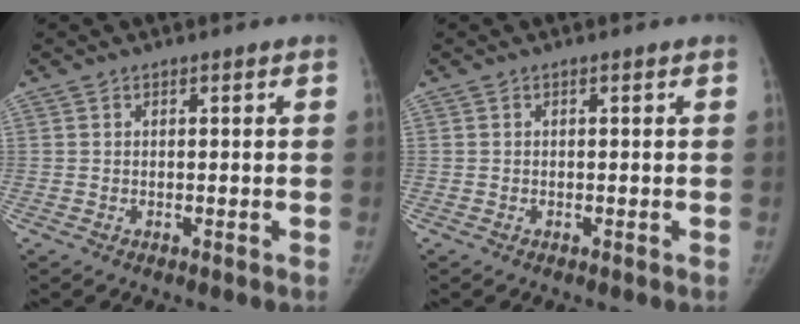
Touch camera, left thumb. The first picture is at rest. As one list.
[{"total": 0.0}]